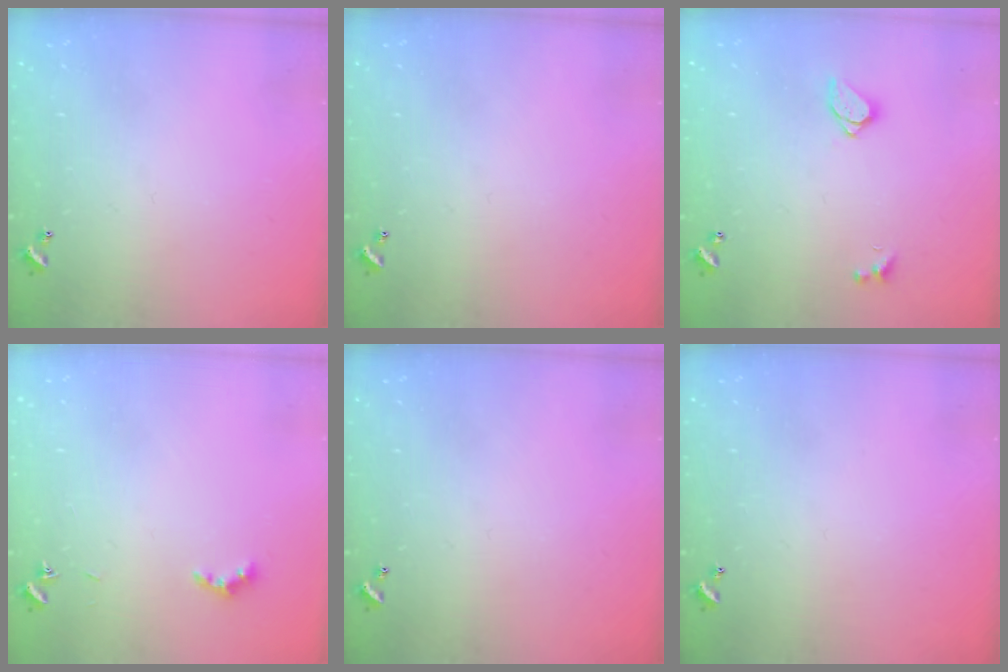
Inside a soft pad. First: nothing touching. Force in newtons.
{"total": 0.0}
{"total": 1.5, "press": 1.5, "slide": 0.3}
{"total": 3.5, "press": 3.4, "slide": 1.0}
{"total": 0.0}
{"total": 0.0}